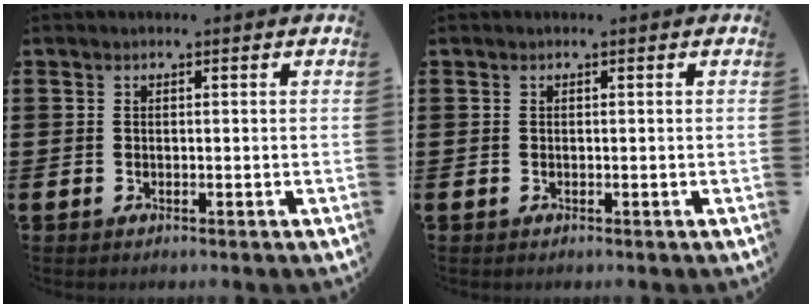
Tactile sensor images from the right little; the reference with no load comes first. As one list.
[{"total": 0.0}]